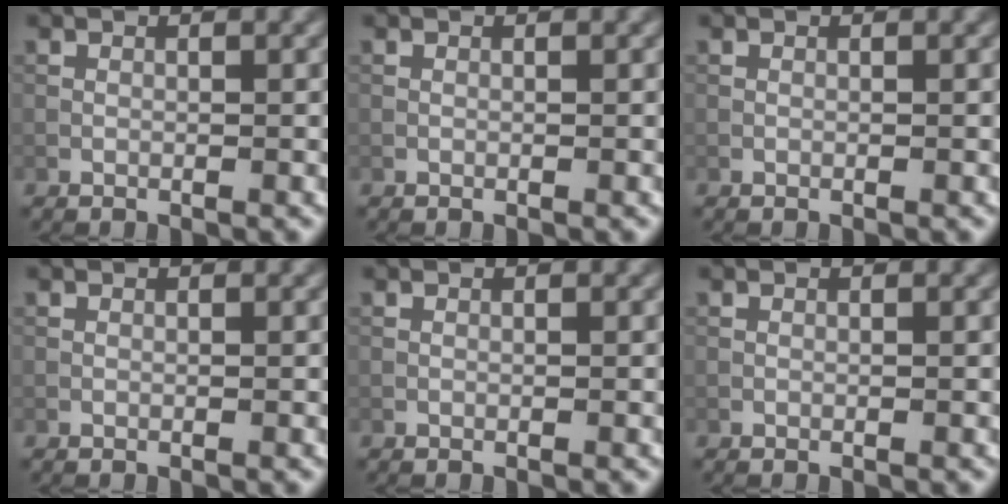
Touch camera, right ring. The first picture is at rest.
{"total": 0.0}
{"total": 0.0}
{"total": 0.0}
{"total": 0.0}
{"total": 0.0}